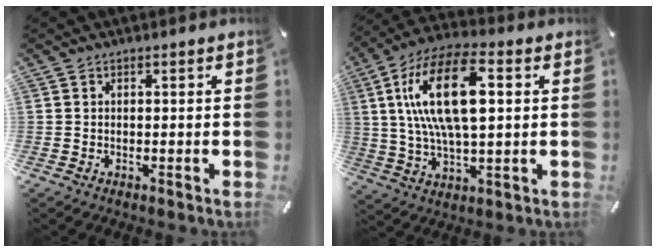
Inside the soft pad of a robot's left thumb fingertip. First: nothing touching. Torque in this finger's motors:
{"motor_torque": [2.43, 2.58, 2.13, -0.64, 0.69]}